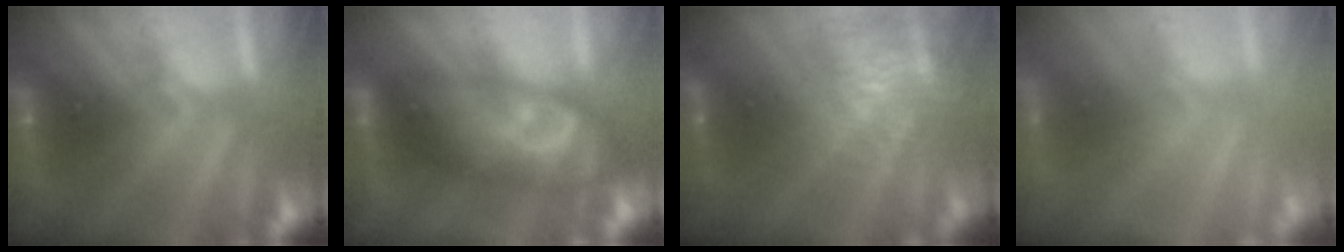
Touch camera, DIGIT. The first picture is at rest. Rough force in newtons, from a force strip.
{"total": 4.0}
{"total": 5.5}
{"total": 8.0}